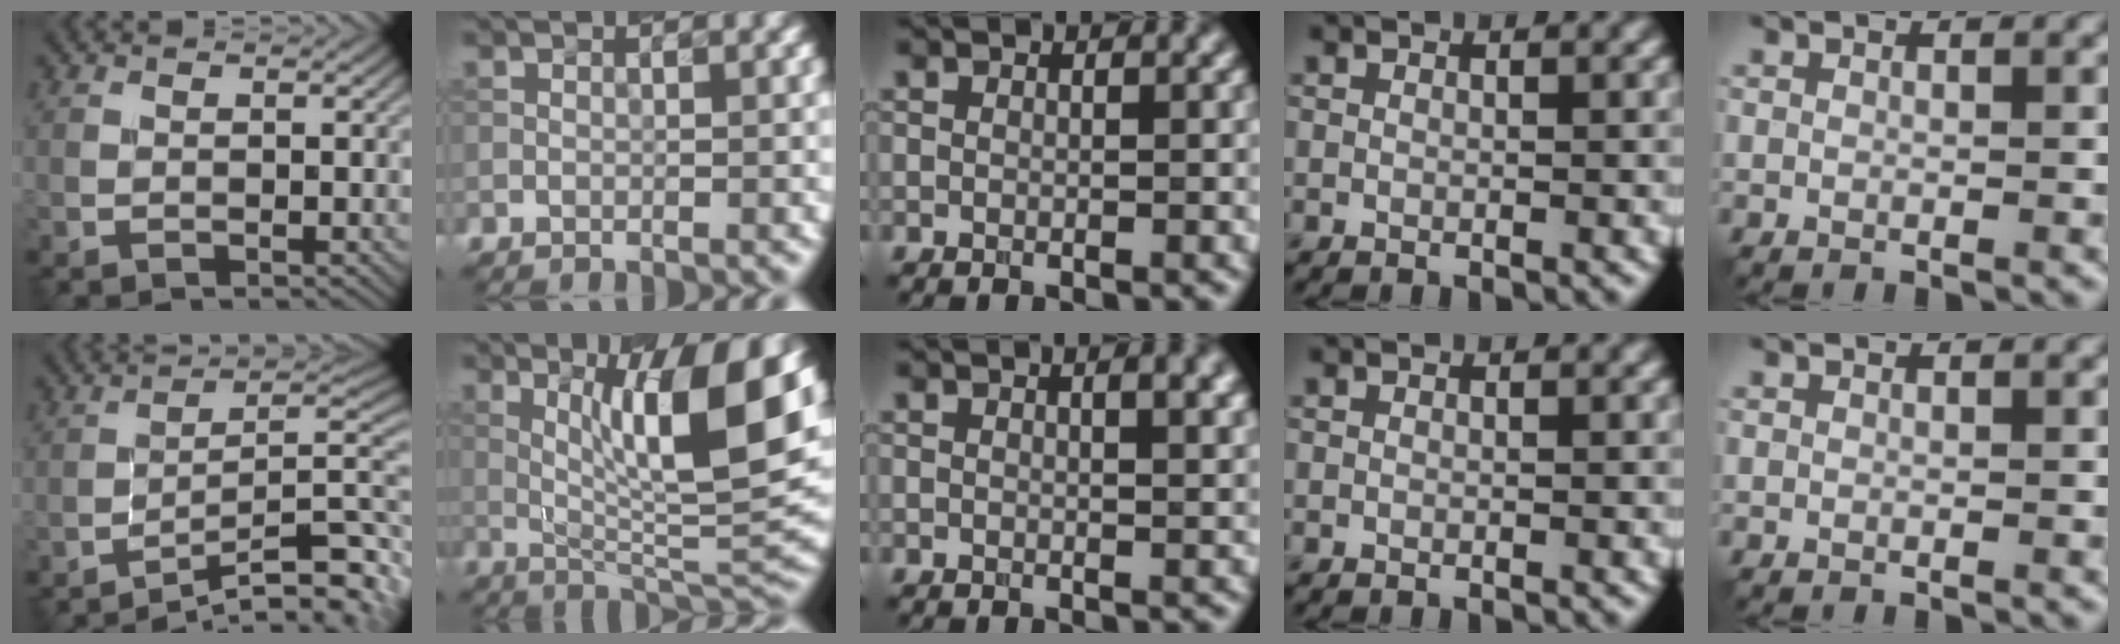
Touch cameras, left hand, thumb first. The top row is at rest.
{"thumb": {"total": 12.2, "force": [-7.9, 2.6, 9.0], "torque": [-0.125, 0.009, -0.115]}, "index": {"total": 11.2, "force": [3.0, 2.2, 10.5], "torque": [-0.163, -0.008, 0.059]}, "middle": {"total": 3.4, "force": [1.3, 1.2, 2.9], "torque": [-0.022, 0.007, 0.015]}}